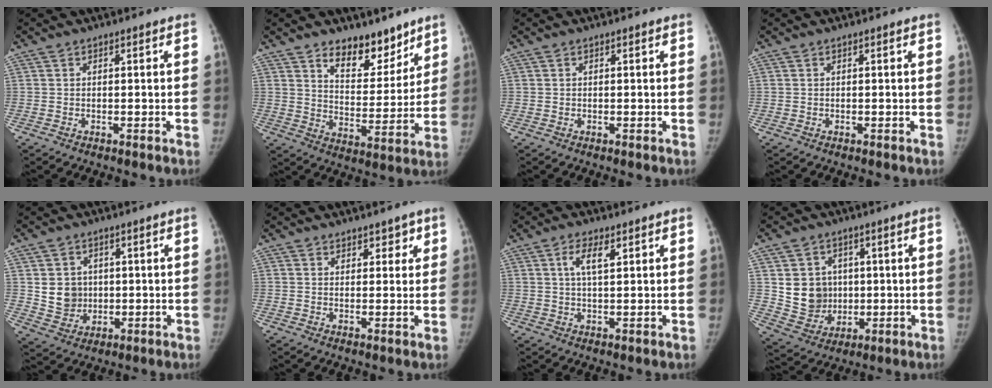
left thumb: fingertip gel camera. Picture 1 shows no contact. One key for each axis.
{"total": 11.7, "fx": 8.6, "fy": 5.9, "fz": 5.3, "tx": -0.041, "ty": -0.065, "tz": 0.145}
{"total": 0.0}
{"total": 0.0}
{"total": 6.8, "fx": 1.0, "fy": 6.2, "fz": 2.8, "tx": -0.016, "ty": -0.006, "tz": 0.027}
{"total": 3.0, "fx": 2.0, "fy": 1.9, "fz": 1.1, "tx": 0.017, "ty": -0.011, "tz": 0.027}
{"total": 4.3, "fx": 1.9, "fy": 1.5, "fz": 3.6, "tx": -0.064, "ty": -0.002, "tz": 0.036}
{"total": 9.8, "fx": 1.4, "fy": 8.8, "fz": 4.1, "tx": -0.029, "ty": -0.006, "tz": 0.042}